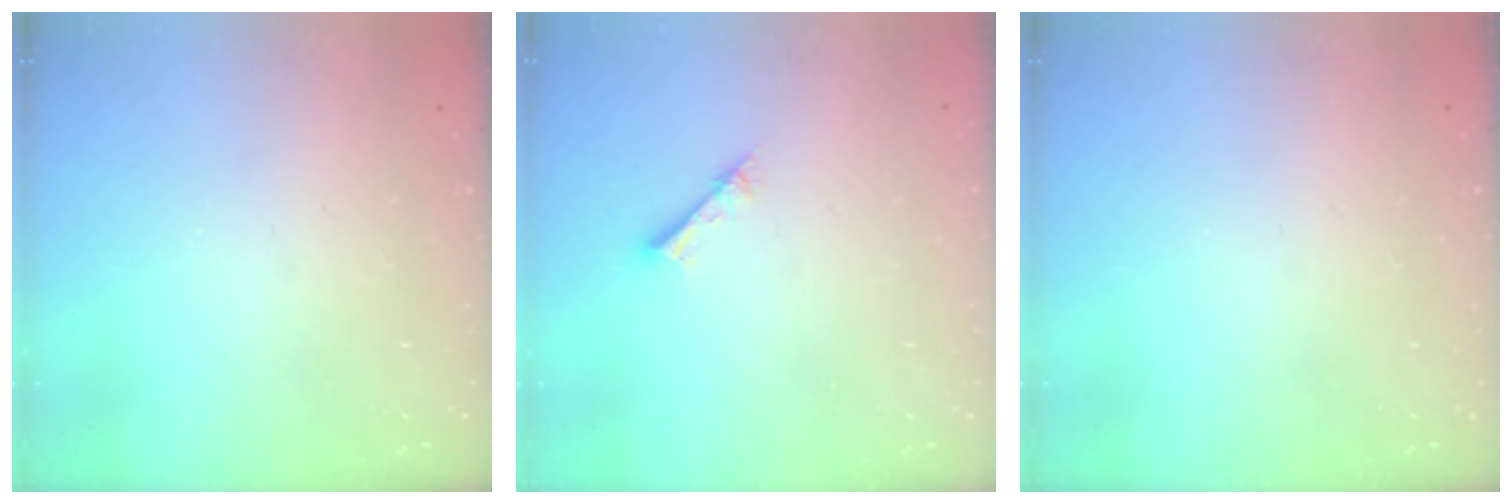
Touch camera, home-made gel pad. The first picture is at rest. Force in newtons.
{"total": 1.5, "press": 1.5, "slide": 0.1}
{"total": 0.0}